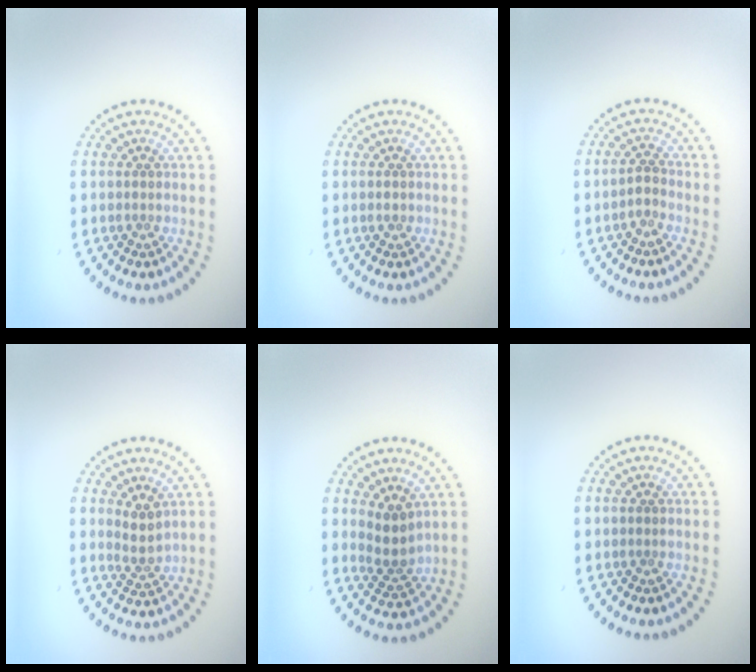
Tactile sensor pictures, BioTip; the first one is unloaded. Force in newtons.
{"total": 0.8, "press": 0.8, "slide": 0.2}
{"total": 1.3, "press": 1.0, "slide": 0.9}
{"total": 1.9, "press": 1.4, "slide": 1.2}
{"total": 2.5, "press": 2.0, "slide": 1.6}
{"total": 0.0}